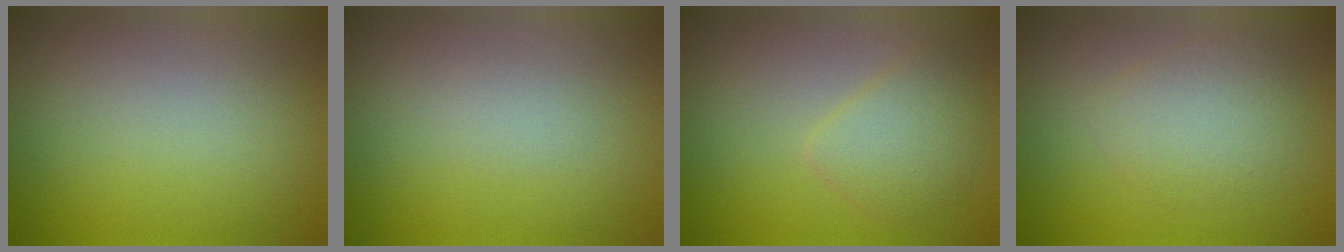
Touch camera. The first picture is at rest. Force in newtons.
{"total": 0.9, "press": 0.8, "slide": 0.1}
{"total": 2.9, "press": 2.9, "slide": 0.0}
{"total": 3.1, "press": 3.1, "slide": 0.0}